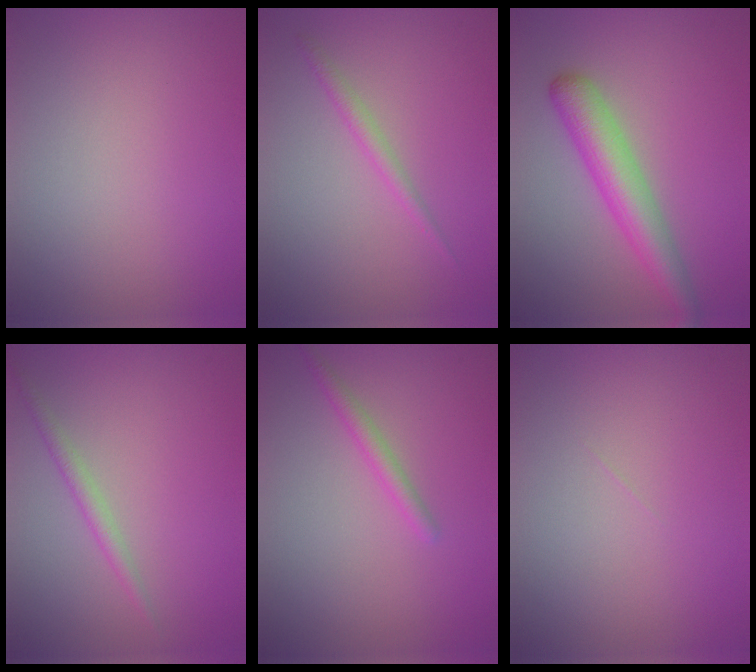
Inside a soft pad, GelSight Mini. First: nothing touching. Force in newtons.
{"total": 1.4, "press": 1.4, "slide": 0.1}
{"total": 4.8, "press": 4.8, "slide": 0.1}
{"total": 1.5, "press": 1.5, "slide": 0.1}
{"total": 1.5, "press": 1.5, "slide": 0.0}
{"total": 0.0}